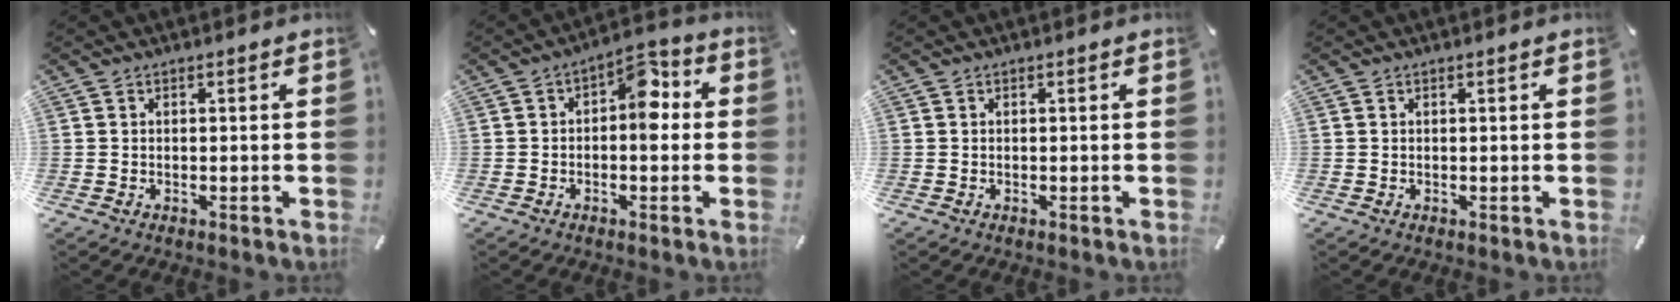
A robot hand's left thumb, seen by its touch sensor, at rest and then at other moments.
{"total": 8.4, "force": [0.7, 4.7, 7.0], "torque": [-0.091, 0.001, 0.005]}
{"total": 0.0}
{"total": 0.5, "force": [0.2, 0.0, 0.5], "torque": [-0.006, 0.001, 0.003]}